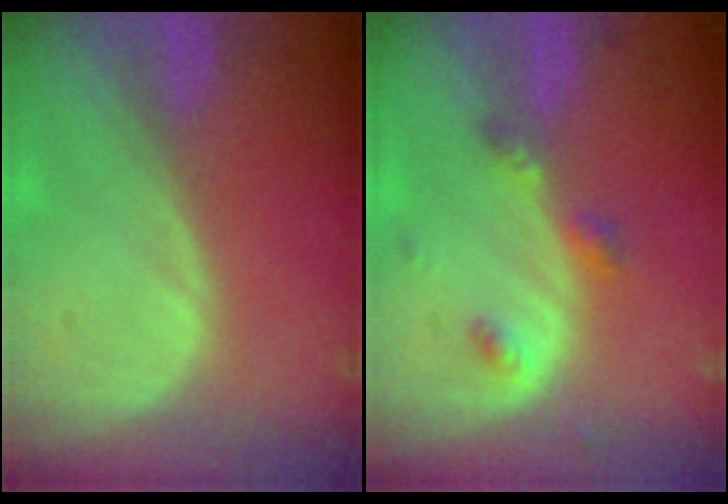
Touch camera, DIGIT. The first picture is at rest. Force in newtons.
{"total": 3.5, "press": 3.5, "slide": 0.5}